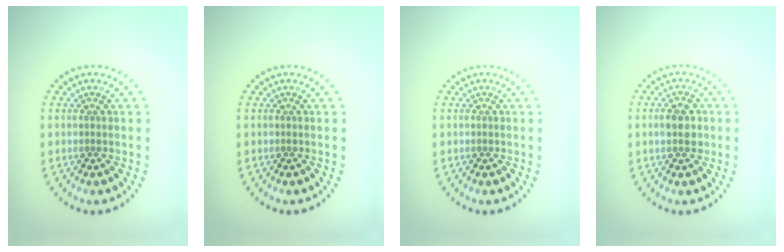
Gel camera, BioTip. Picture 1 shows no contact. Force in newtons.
{"total": 0.0}
{"total": 0.0}
{"total": 2.7, "press": 2.7, "slide": 0.1}